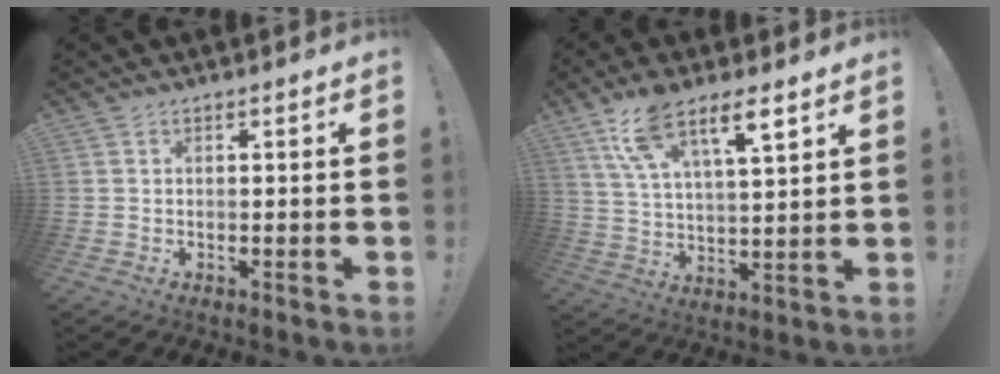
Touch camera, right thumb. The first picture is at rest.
{"total": 13.1, "force": [8.5, 4.0, 9.0], "torque": [-0.161, -0.034, 0.150]}